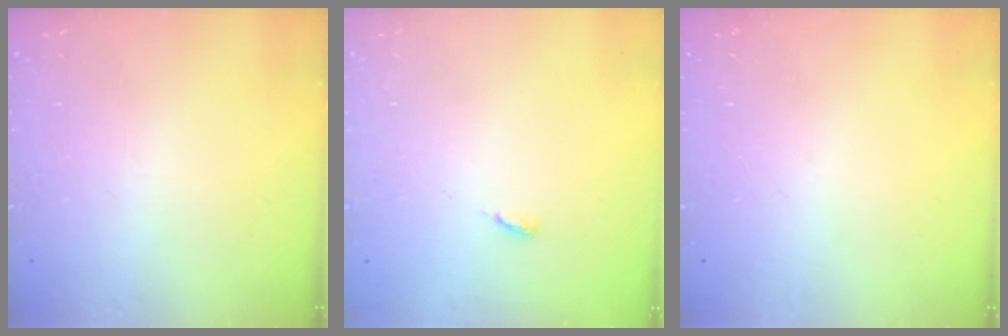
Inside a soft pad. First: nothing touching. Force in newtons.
{"total": 2.9, "press": 2.9, "slide": 0.2}
{"total": 0.0}